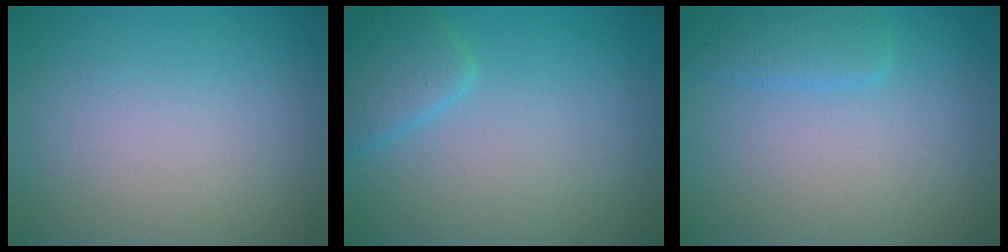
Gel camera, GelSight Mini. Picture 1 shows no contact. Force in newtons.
{"total": 2.6, "press": 2.6, "slide": 0.2}
{"total": 1.8, "press": 1.8, "slide": 0.0}